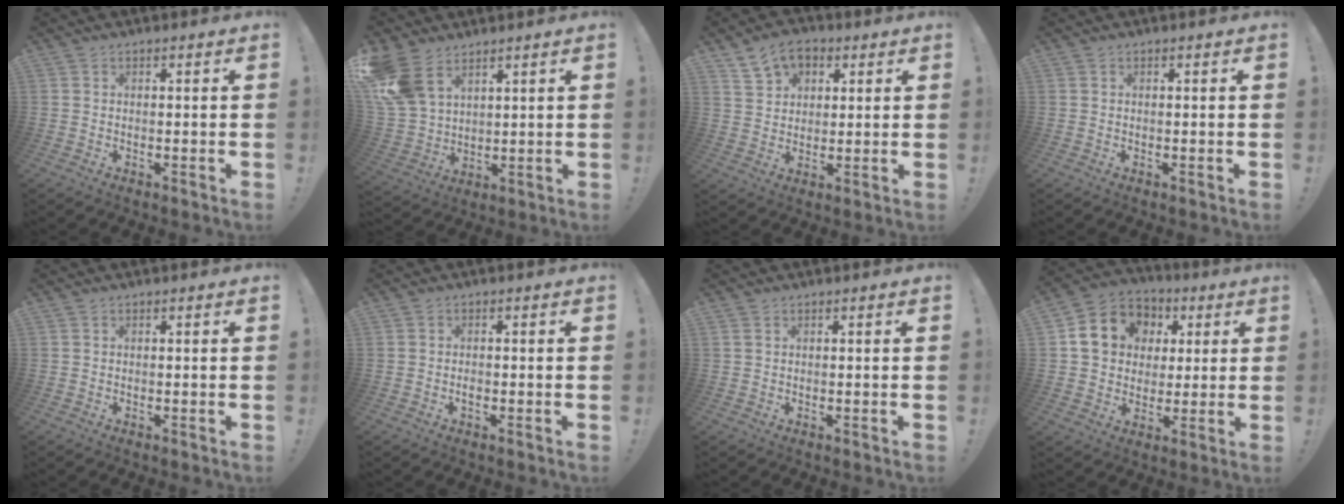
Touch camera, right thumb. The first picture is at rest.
{"total": 12.7, "force": [7.4, 7.8, 6.8], "torque": [-0.141, -0.034, 0.149]}
{"total": 9.0, "force": [5.0, 6.5, 3.7], "torque": [-0.061, -0.018, 0.097]}
{"total": 0.0}
{"total": 0.0}
{"total": 1.1, "force": [-0.7, 0.5, 0.7], "torque": [-0.004, -0.002, -0.014]}
{"total": 0.6, "force": [0.4, 0.4, 0.2], "torque": [-0.011, 0.004, 0.008]}
{"total": 12.9, "force": [3.1, 11.4, 5.2], "torque": [-0.072, 0.000, 0.070]}